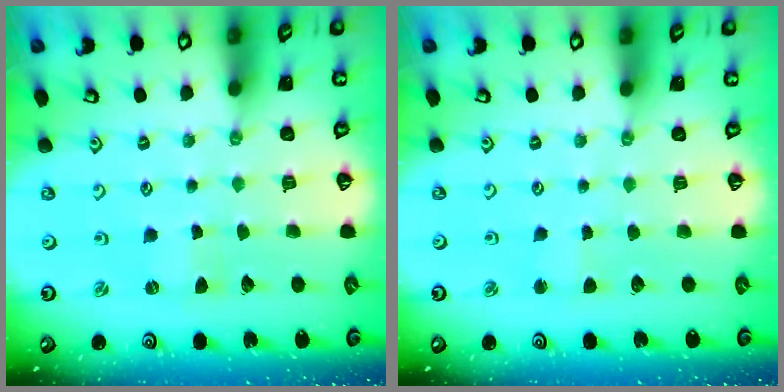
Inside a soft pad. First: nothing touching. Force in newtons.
{"total": 1.9, "press": 1.9, "slide": 0.2}